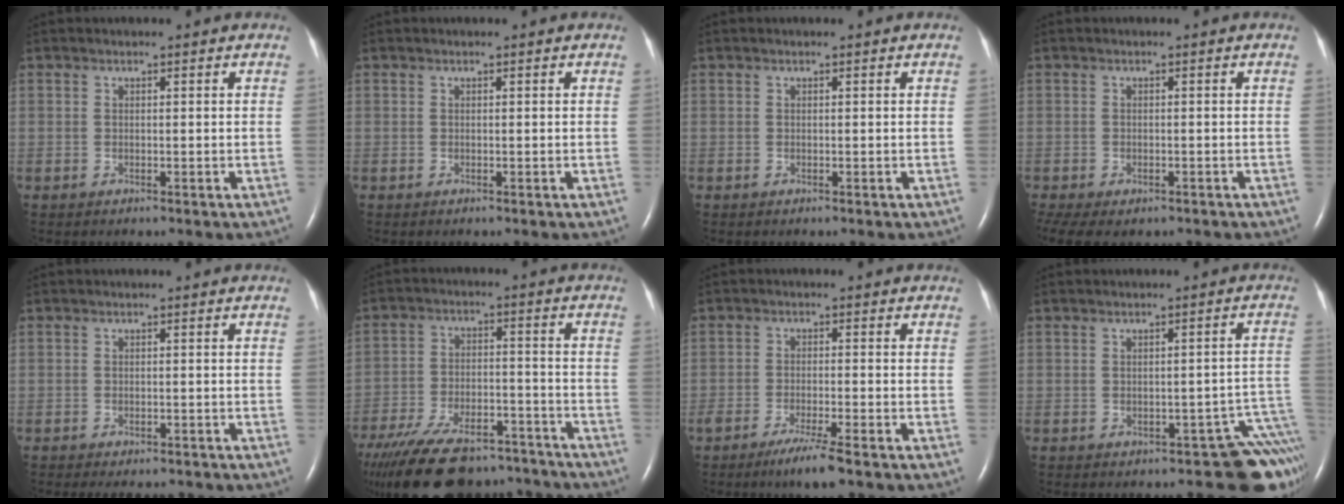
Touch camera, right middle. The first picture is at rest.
{"total": 0.0}
{"total": 0.0}
{"total": 8.4, "force": [-5.5, 4.5, 4.4], "torque": [-0.105, -0.010, -0.075]}
{"total": 6.2, "force": [-5.4, 2.0, 2.4], "torque": [-0.029, -0.005, -0.063]}
{"total": 23.9, "force": [-19.7, 8.3, 10.7], "torque": [-0.225, -0.024, -0.292]}
{"total": 5.2, "force": [-3.6, -0.2, 3.7], "torque": [-0.072, -0.014, -0.066]}
{"total": 5.8, "force": [-4.8, 1.8, 2.7], "torque": [-0.001, 0.037, -0.053]}